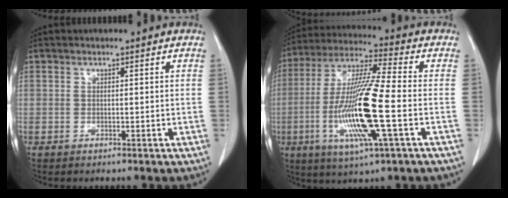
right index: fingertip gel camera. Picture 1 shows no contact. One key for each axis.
{"total": 16.9, "fx": -3.8, "fy": 0.9, "fz": 16.4, "tx": -0.334, "ty": -0.014, "tz": -0.073}